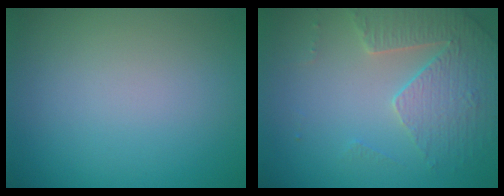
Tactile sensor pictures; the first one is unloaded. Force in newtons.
{"total": 3.7, "press": 3.6, "slide": 0.8}